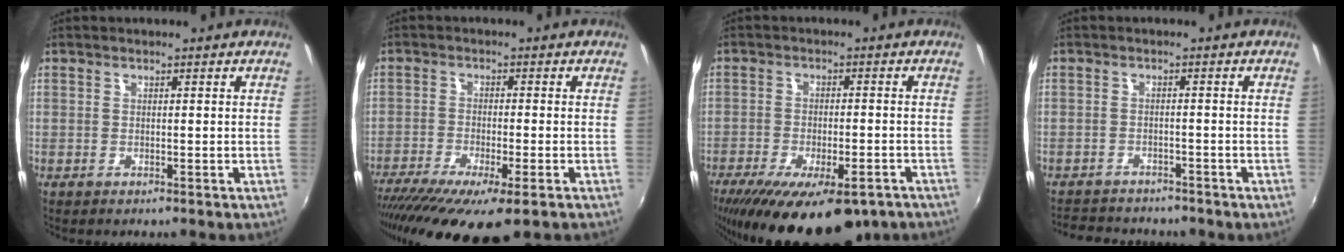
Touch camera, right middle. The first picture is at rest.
{"total": 15.1, "force": [-10.6, 3.0, 10.4], "torque": [-0.206, -0.063, -0.169]}
{"total": 21.0, "force": [-14.3, 7.9, 13.2], "torque": [-0.252, -0.052, -0.201]}
{"total": 8.8, "force": [-7.7, 3.5, 2.5], "torque": [-0.067, -0.005, -0.115]}